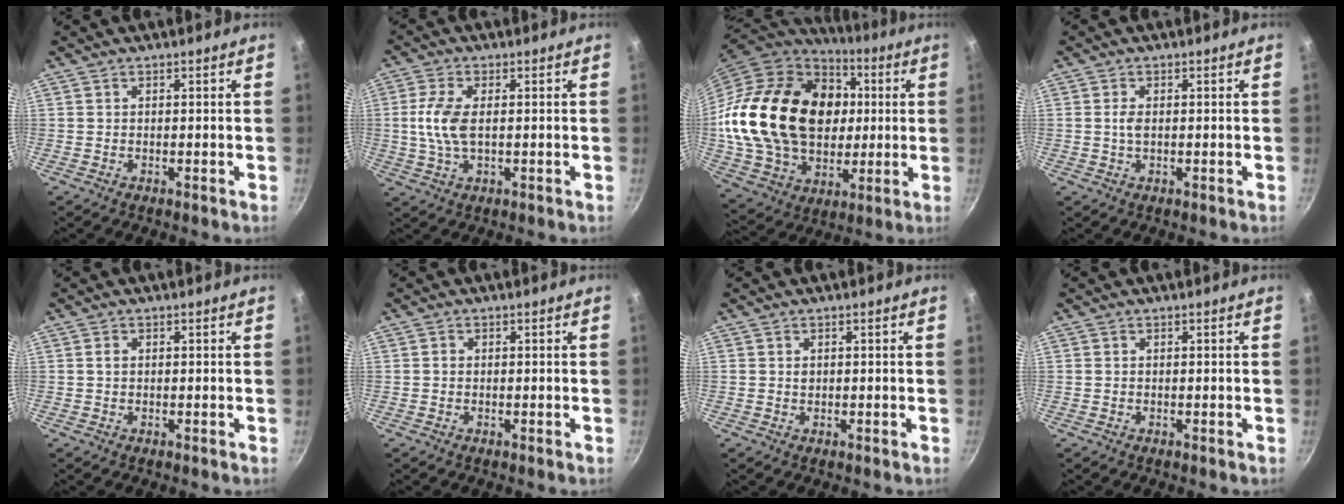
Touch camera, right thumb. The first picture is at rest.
{"total": 7.1, "force": [0.3, 3.4, 6.3], "torque": [-0.137, 0.003, 0.003]}
{"total": 30.5, "force": [3.2, 22.1, 20.8], "torque": [-0.345, 0.016, 0.070]}
{"total": 1.8, "force": [0.1, 0.9, 1.6], "torque": [-0.030, 0.001, 0.000]}
{"total": 0.9, "force": [0.2, 0.7, 0.6], "torque": [-0.009, 0.004, 0.003]}
{"total": 0.7, "force": [0.0, 0.6, 0.2], "torque": [0.000, 0.004, -0.002]}
{"total": 0.8, "force": [0.1, 0.7, 0.4], "torque": [-0.003, 0.001, 0.003]}
{"total": 0.0}